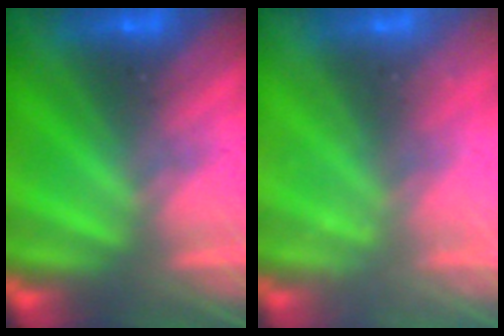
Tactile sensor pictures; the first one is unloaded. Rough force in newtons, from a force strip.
{"total": 2.2}